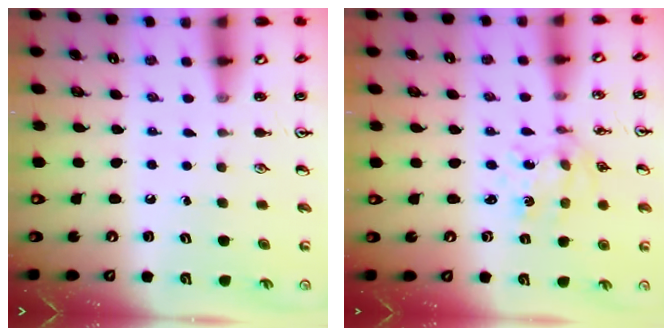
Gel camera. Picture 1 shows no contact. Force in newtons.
{"total": 2.6, "press": 2.4, "slide": 0.9}